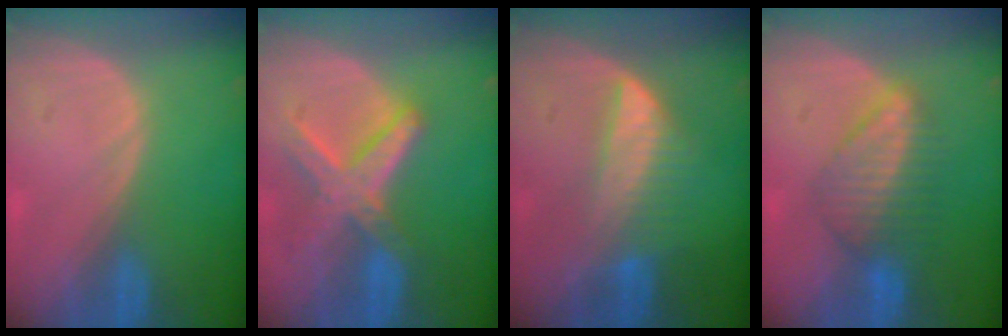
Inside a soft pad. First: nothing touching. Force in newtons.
{"total": 8.2, "press": 7.1, "slide": 4.1}
{"total": 6.5, "press": 5.9, "slide": 2.7}
{"total": 6.4, "press": 6.3, "slide": 0.5}